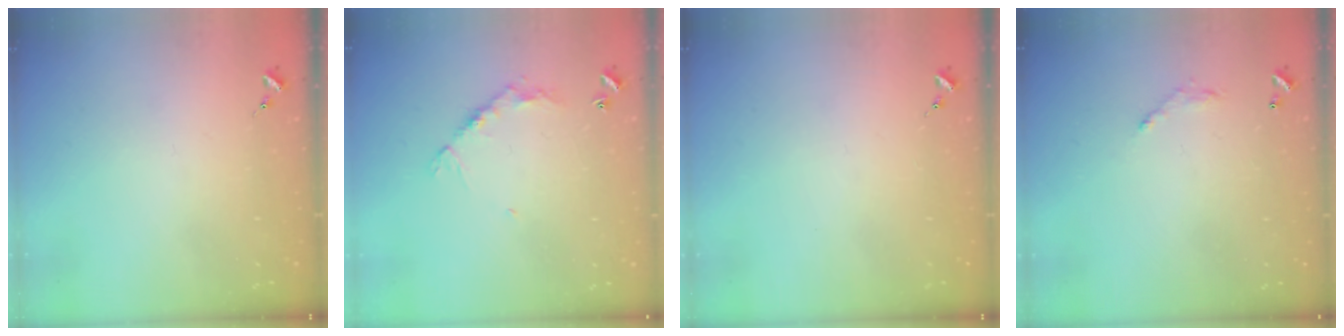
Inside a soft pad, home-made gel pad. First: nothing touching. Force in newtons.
{"total": 8.1, "press": 8.1, "slide": 0.7}
{"total": 0.0}
{"total": 6.2, "press": 6.2, "slide": 0.4}